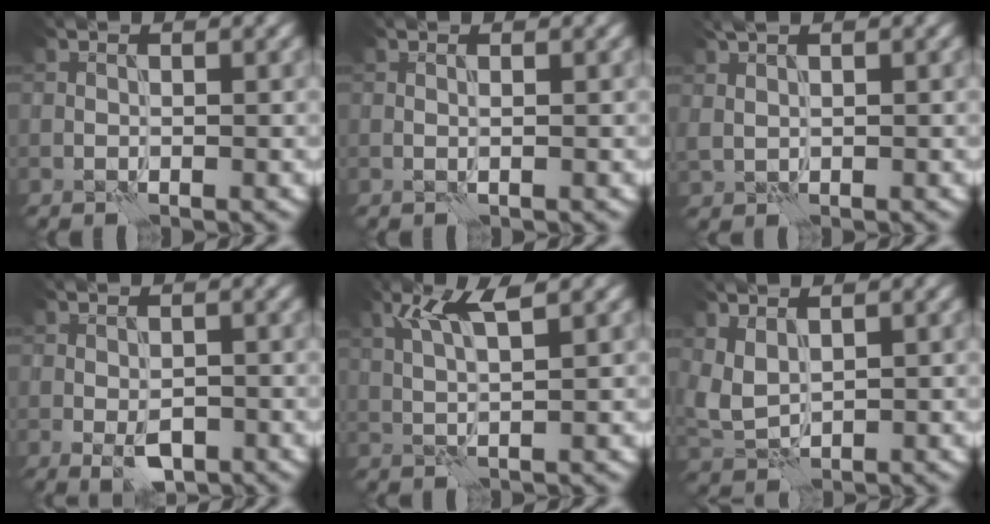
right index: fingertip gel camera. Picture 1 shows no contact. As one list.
[{"total": 0.6, "force": [0.2, 0.1, 0.5], "torque": [-0.009, 0.002, -0.003]}, {"total": 1.7, "force": [1.2, 0.6, 1.1], "torque": [-0.028, 0.003, 0.028]}, {"total": 2.8, "force": [-1.3, 1.4, 2.1], "torque": [-0.036, -0.003, -0.020]}, {"total": 3.7, "force": [1.8, 0.3, 3.2], "torque": [-0.068, 0.003, 0.036]}, {"total": 3.0, "force": [1.4, 1.7, 2.1], "torque": [-0.059, 0.003, 0.034]}]